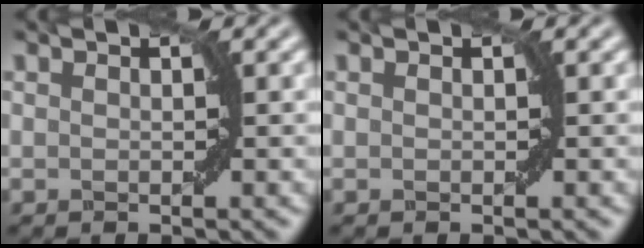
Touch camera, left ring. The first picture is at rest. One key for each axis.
{"total": 0.0}